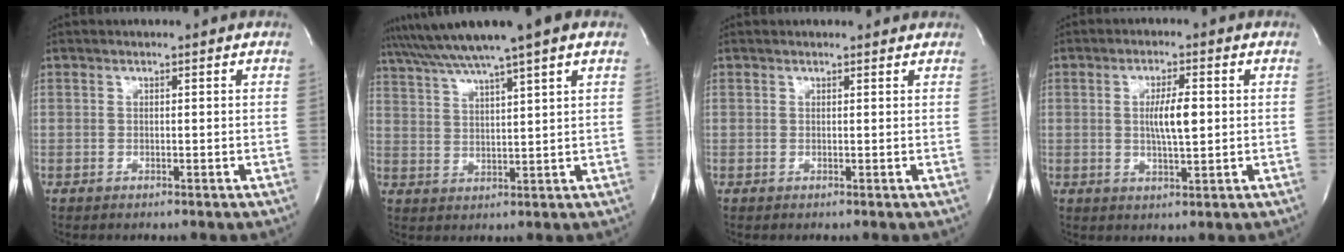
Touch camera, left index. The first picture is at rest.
{"total": 10.6, "force": [8.2, -1.0, 6.7], "torque": [-0.123, 0.027, 0.128]}
{"total": 1.2, "force": [1.1, 0.4, -0.2], "torque": [-0.006, 0.005, 0.009]}
{"total": 5.4, "force": [0.4, 1.0, 5.3], "torque": [-0.092, 0.001, 0.005]}